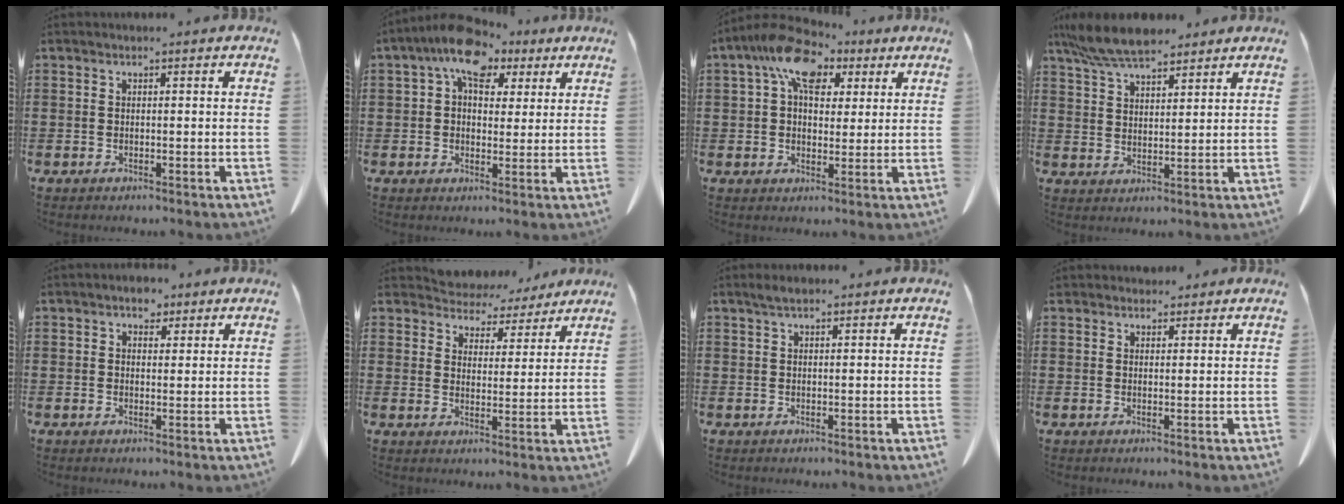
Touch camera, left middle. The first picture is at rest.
{"total": 7.8, "force": [4.6, 4.6, 4.2], "torque": [-0.089, -0.002, 0.081]}
{"total": 9.3, "force": [5.0, 5.8, 5.4], "torque": [-0.103, -0.002, 0.087]}
{"total": 7.6, "force": [6.6, 1.9, 3.3], "torque": [-0.085, -0.013, 0.124]}
{"total": 2.3, "force": [1.8, 1.4, 0.5], "torque": [-0.006, 0.005, 0.031]}
{"total": 5.0, "force": [4.8, 1.4, 0.2], "torque": [-0.032, -0.032, 0.084]}
{"total": 1.3, "force": [1.0, 0.2, 0.8], "torque": [-0.019, -0.001, 0.019]}
{"total": 1.7, "force": [1.6, 0.6, 0.1], "torque": [-0.008, 0.003, 0.032]}